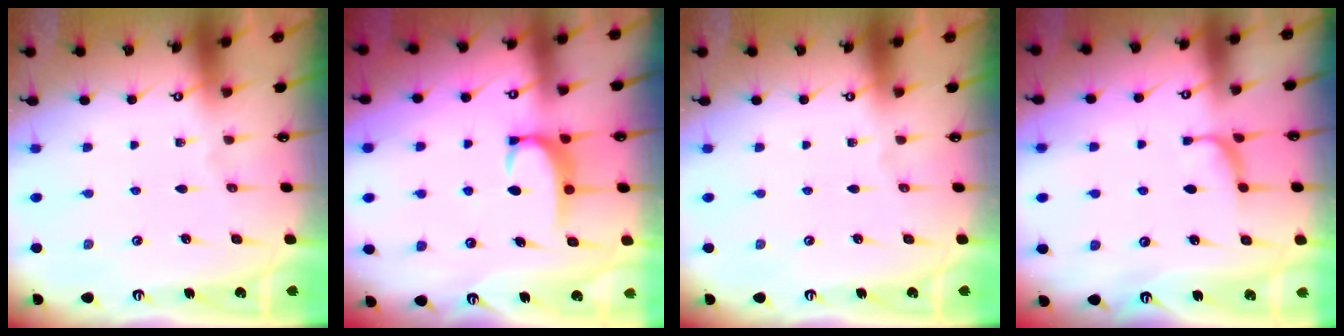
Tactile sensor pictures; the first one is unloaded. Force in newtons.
{"total": 2.6, "press": 2.6, "slide": 0.4}
{"total": 0.0}
{"total": 1.5, "press": 1.3, "slide": 0.6}